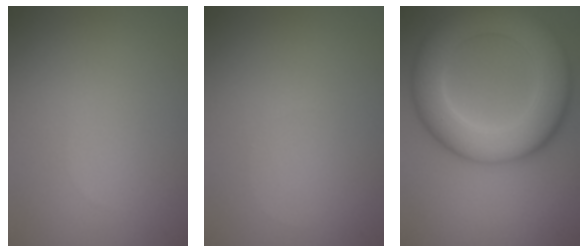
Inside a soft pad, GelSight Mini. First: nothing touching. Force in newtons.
{"total": 0.0}
{"total": 10.6, "press": 10.6, "slide": 0.2}